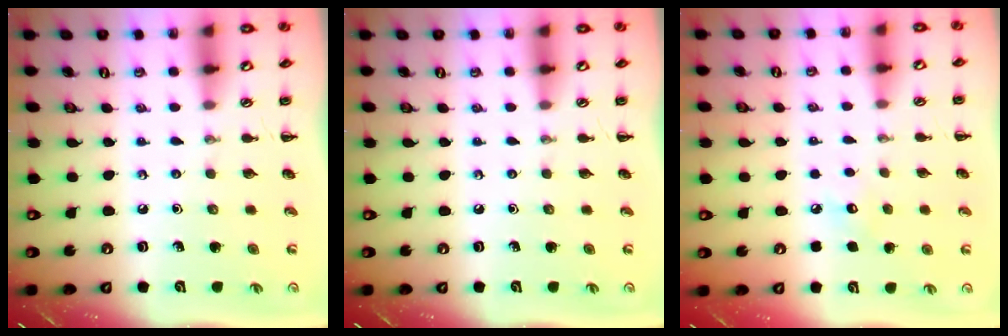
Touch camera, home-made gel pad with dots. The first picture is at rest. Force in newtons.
{"total": 0.0}
{"total": 3.7, "press": 3.6, "slide": 0.9}